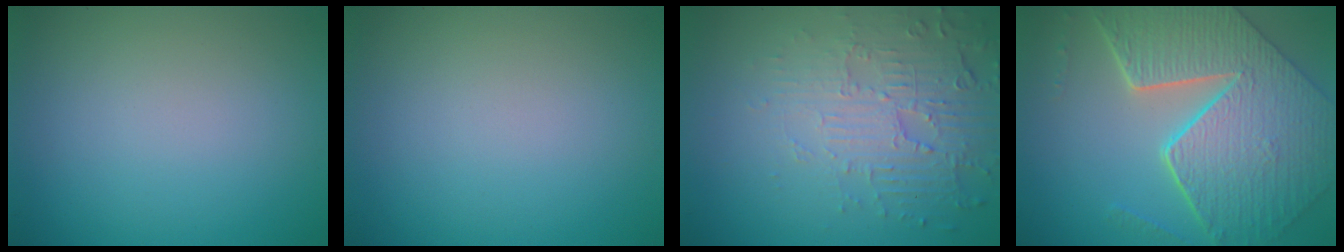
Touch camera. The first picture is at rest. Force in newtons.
{"total": 0.0}
{"total": 5.5, "press": 3.6, "slide": 4.1}
{"total": 9.6, "press": 7.1, "slide": 6.5}